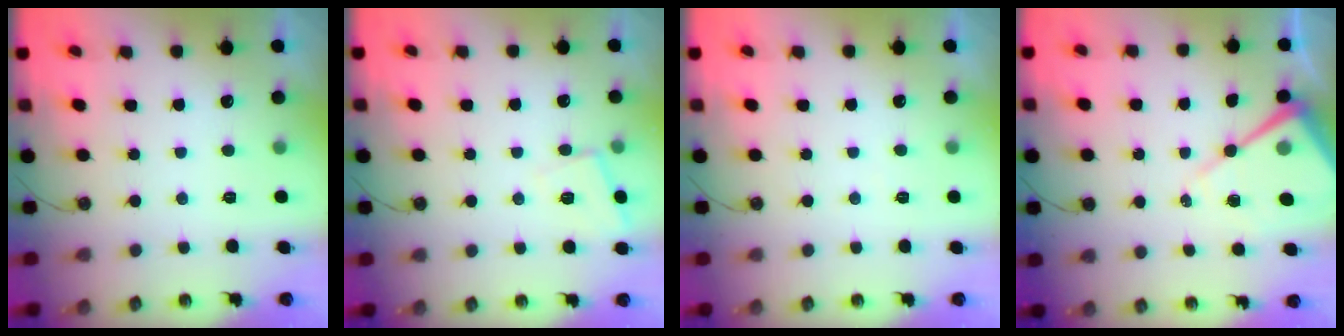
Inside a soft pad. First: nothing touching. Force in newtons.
{"total": 5.5, "press": 5.4, "slide": 0.7}
{"total": 2.7, "press": 2.7, "slide": 0.5}
{"total": 12.4, "press": 12.3, "slide": 1.3}